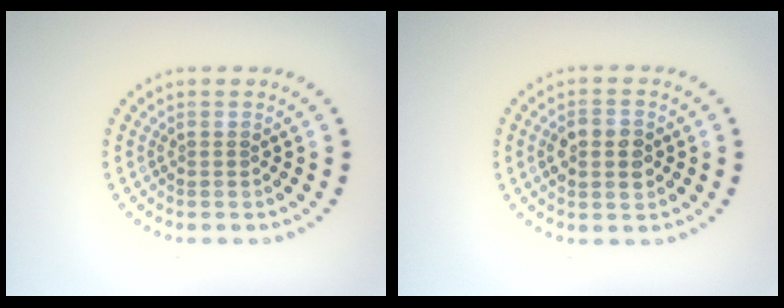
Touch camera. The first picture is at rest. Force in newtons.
{"total": 3.5, "press": 3.5, "slide": 0.2}